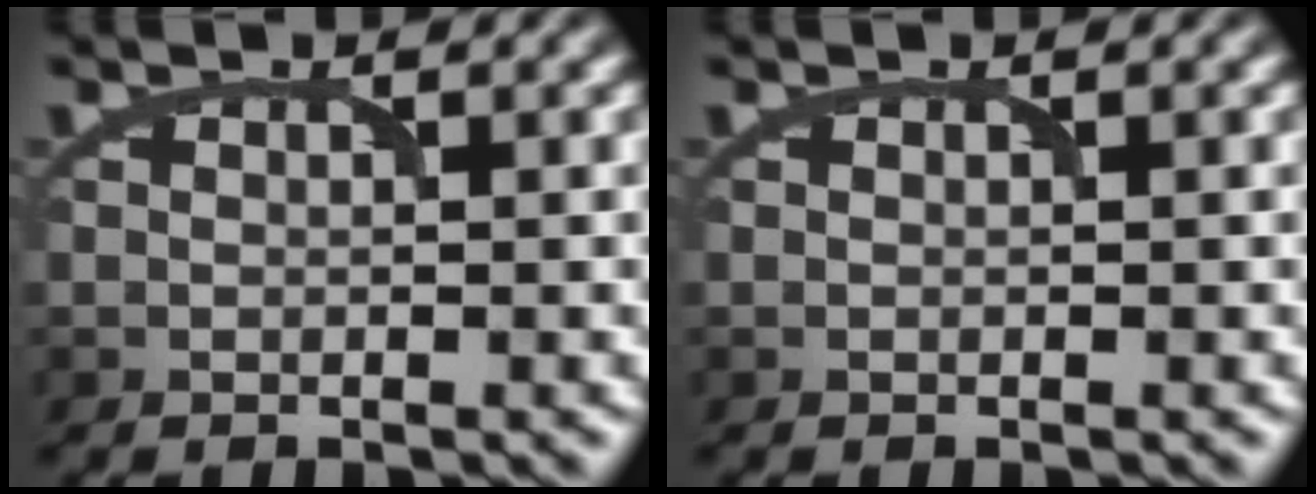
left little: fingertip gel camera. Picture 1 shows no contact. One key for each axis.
{"total": 0.0}